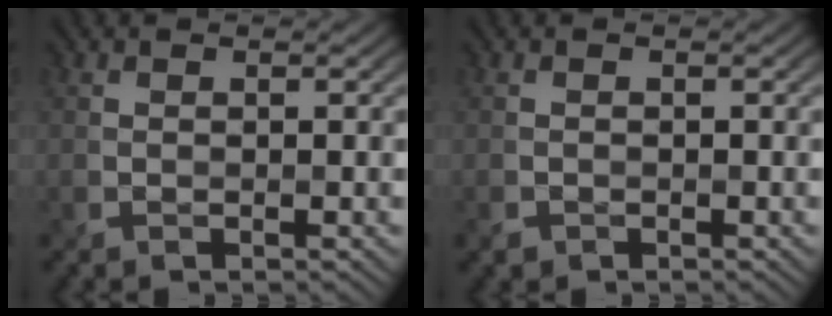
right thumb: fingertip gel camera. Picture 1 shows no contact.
{"total": 0.7, "force": [-0.3, 0.6, 0.2], "torque": [-0.011, -0.003, -0.003]}